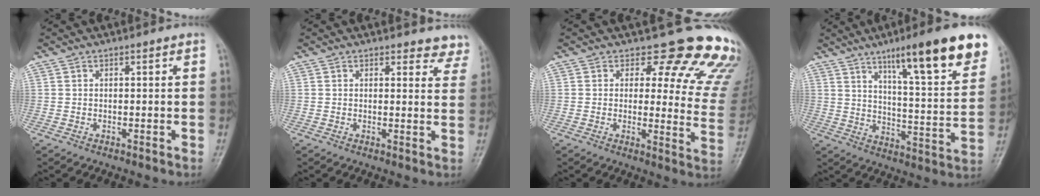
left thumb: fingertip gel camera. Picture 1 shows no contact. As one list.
[{"total": 5.6, "force": [5.2, 2.1, 0.1], "torque": [0.044, -0.029, 0.031]}, {"total": 16.5, "force": [12.9, 7.2, 7.3], "torque": [-0.022, -0.096, 0.118]}, {"total": 20.6, "force": [12.6, 3.7, 15.8], "torque": [-0.193, -0.050, 0.190]}]